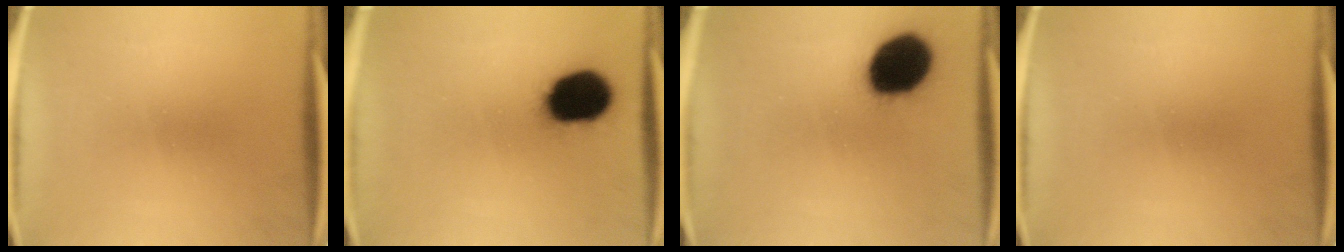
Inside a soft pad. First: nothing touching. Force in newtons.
{"total": 17.1}
{"total": 18.9}
{"total": 0.0}